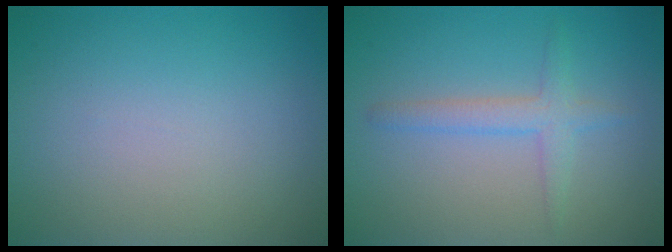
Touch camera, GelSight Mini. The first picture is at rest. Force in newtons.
{"total": 2.3, "press": 2.3, "slide": 0.1}